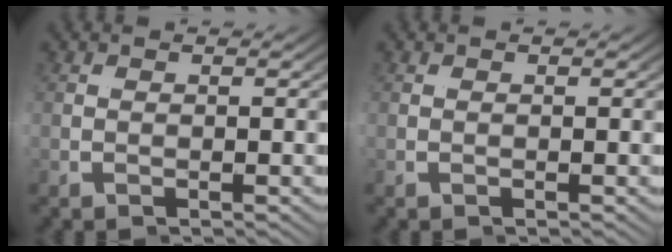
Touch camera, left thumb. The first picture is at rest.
{"total": 0.0}